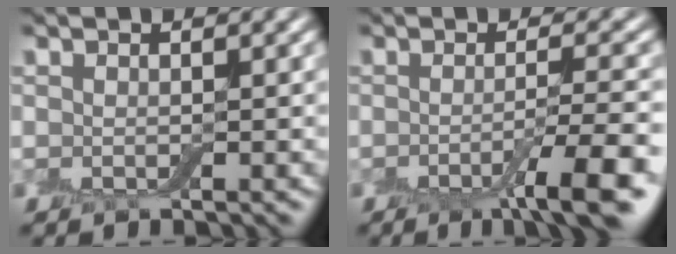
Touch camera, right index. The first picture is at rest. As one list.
[{"total": 5.7, "force": [-2.4, 1.0, 5.1], "torque": [-0.071, -0.004, -0.040]}]